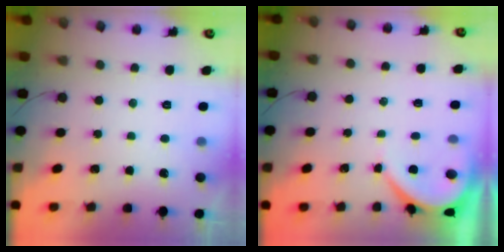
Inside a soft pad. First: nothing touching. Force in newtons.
{"total": 3.5, "press": 3.4, "slide": 0.5}